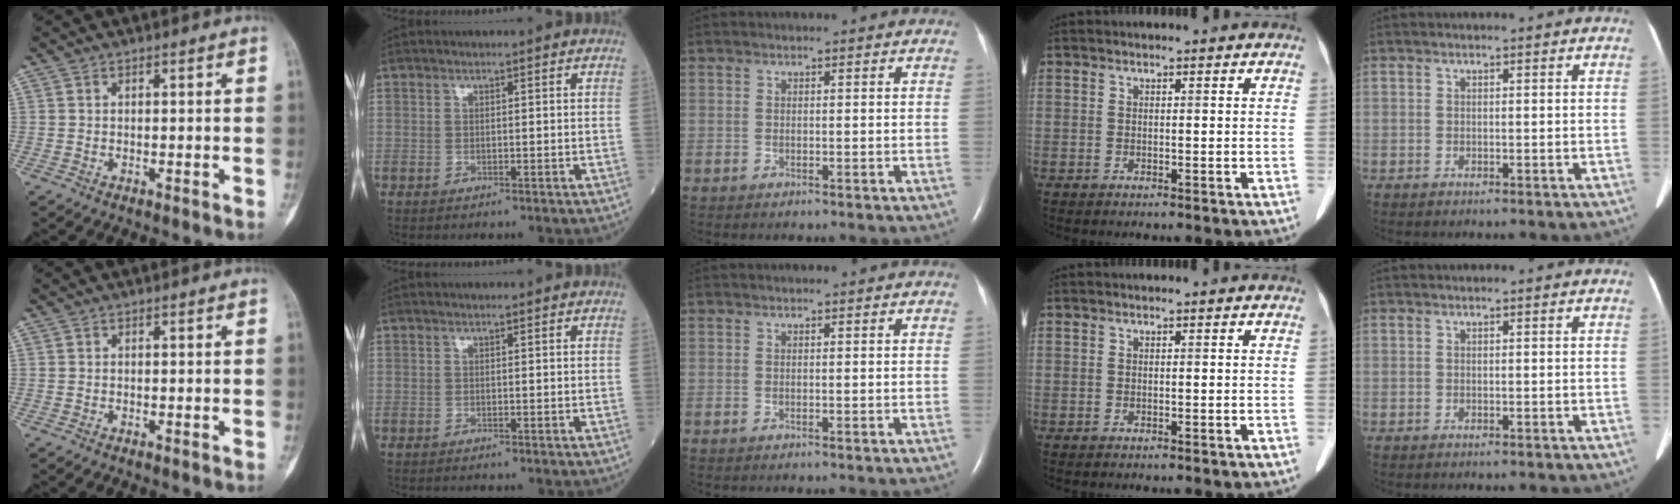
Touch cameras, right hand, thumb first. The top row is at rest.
{}